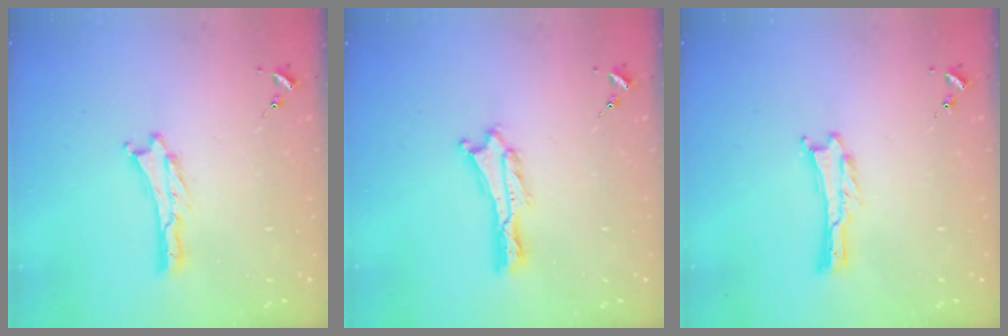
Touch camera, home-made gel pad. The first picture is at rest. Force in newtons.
{"total": 0.7, "press": 0.7, "slide": 0.1}
{"total": 0.0}